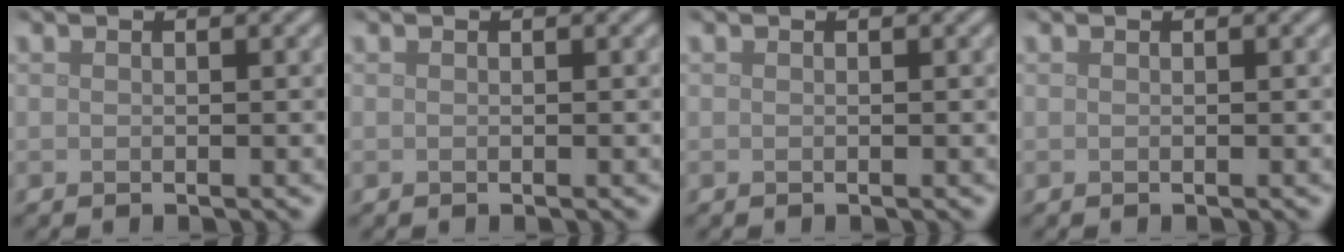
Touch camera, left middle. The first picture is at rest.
{"total": 0.0}
{"total": 0.0}
{"total": 0.0}